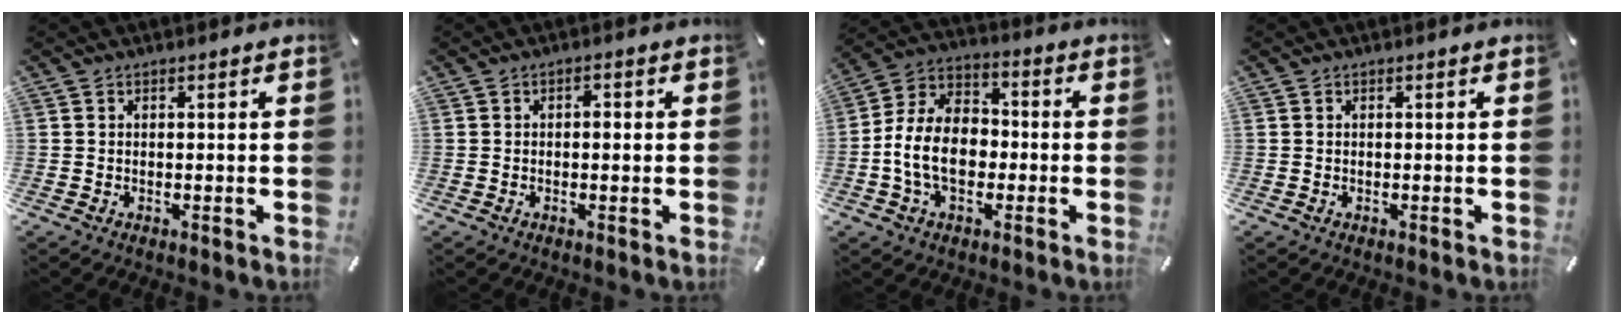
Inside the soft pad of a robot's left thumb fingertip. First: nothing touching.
{"total": 1.9, "force": [0.0, 1.0, 1.6], "torque": [-0.023, 0.001, -0.004]}
{"total": 12.2, "force": [-2.9, 8.7, 8.0], "torque": [-0.192, 0.014, -0.056]}
{"total": 0.0}